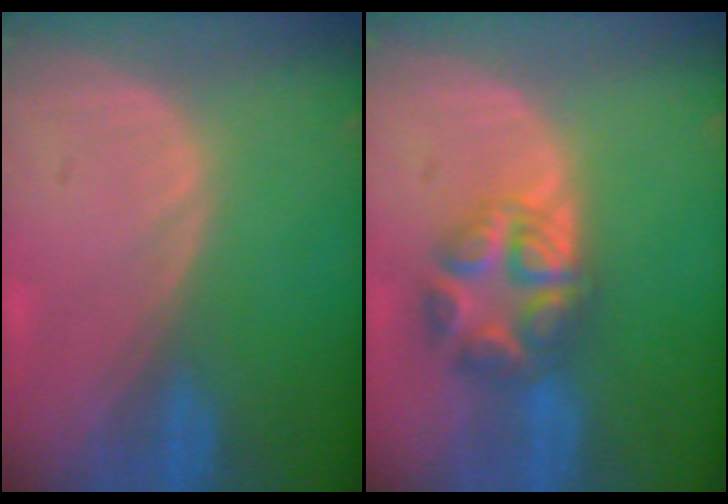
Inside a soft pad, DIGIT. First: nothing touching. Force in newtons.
{"total": 6.5, "press": 6.5, "slide": 0.1}